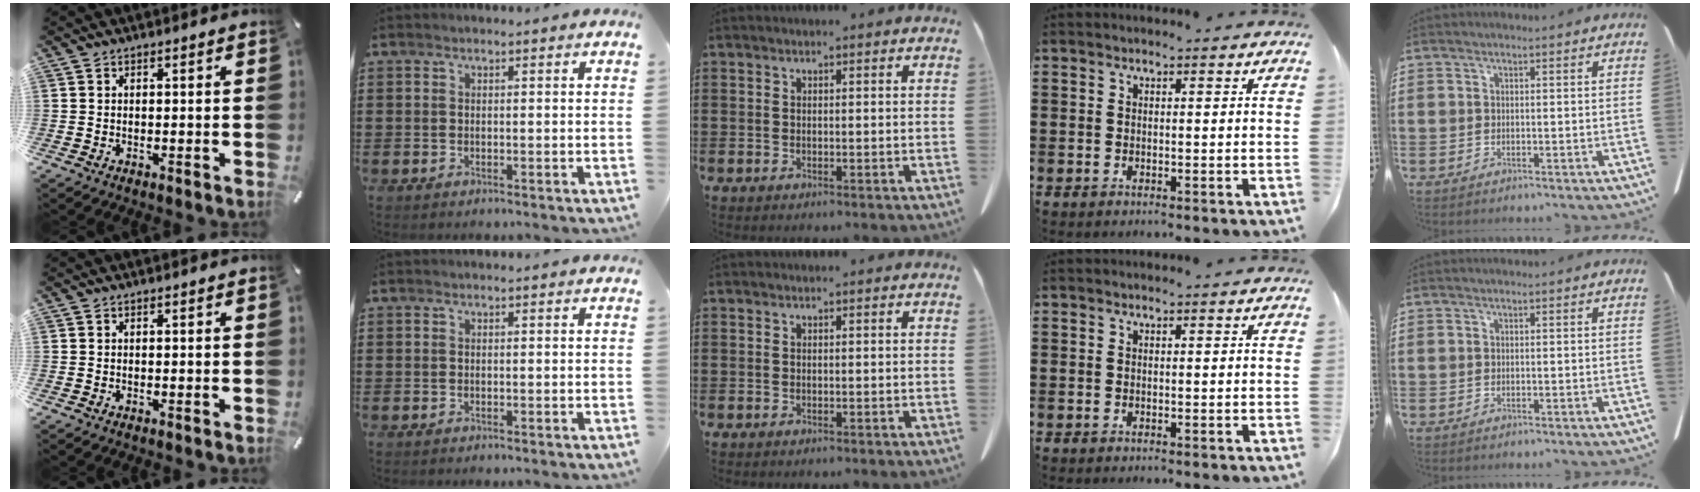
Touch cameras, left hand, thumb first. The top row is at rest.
{}